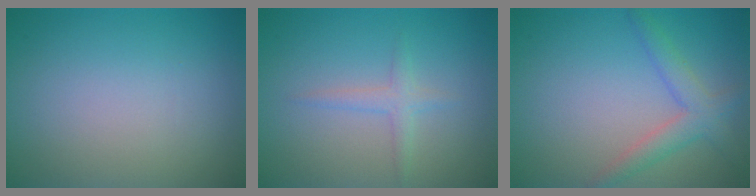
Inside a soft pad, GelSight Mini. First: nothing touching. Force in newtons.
{"total": 1.5, "press": 1.5, "slide": 0.1}
{"total": 3.0, "press": 3.0, "slide": 0.1}